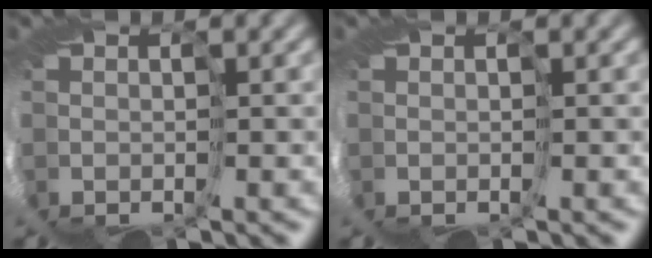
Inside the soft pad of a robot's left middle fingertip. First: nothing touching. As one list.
[{"total": 0.0}]